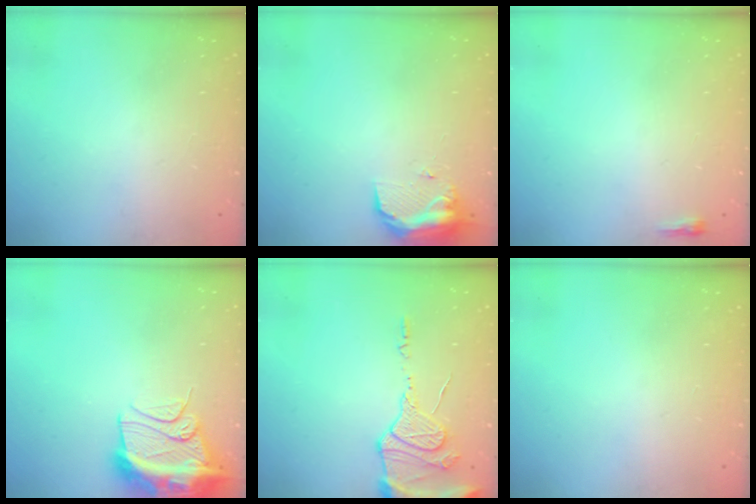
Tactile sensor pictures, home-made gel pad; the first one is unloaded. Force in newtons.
{"total": 9.7, "press": 9.6, "slide": 0.9}
{"total": 2.3, "press": 2.2, "slide": 0.7}
{"total": 15.8, "press": 15.7, "slide": 1.6}
{"total": 13.5, "press": 13.4, "slide": 1.7}
{"total": 0.0}